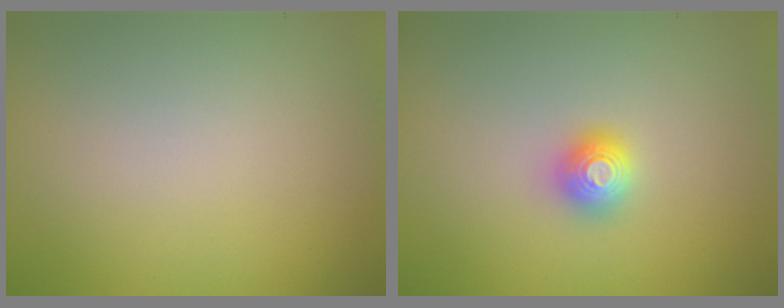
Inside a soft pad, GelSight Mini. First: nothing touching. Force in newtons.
{"total": 2.0, "press": 2.0, "slide": 0.2}